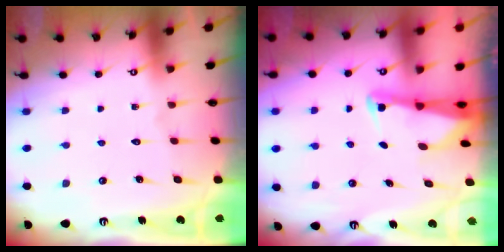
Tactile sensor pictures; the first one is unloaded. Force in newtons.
{"total": 2.7, "press": 2.7, "slide": 0.2}